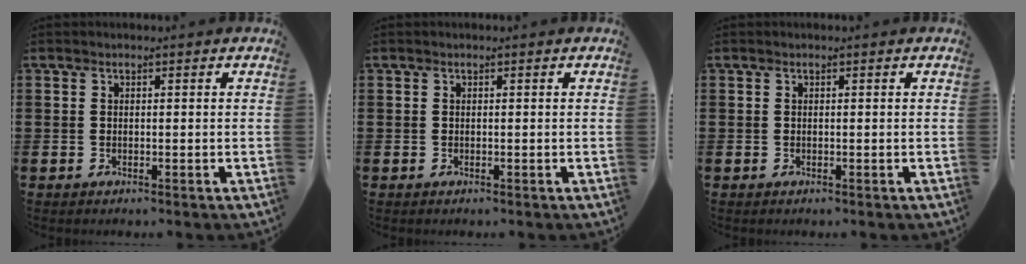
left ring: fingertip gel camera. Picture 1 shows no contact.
{"total": 0.0}
{"total": 0.0}